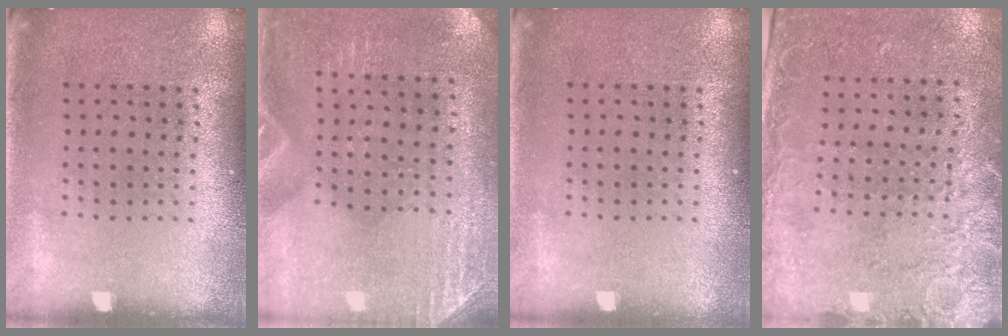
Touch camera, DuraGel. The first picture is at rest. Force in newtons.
{"total": 2.8, "press": 2.5, "slide": 1.3}
{"total": 0.0}
{"total": 2.5, "press": 2.0, "slide": 1.5}